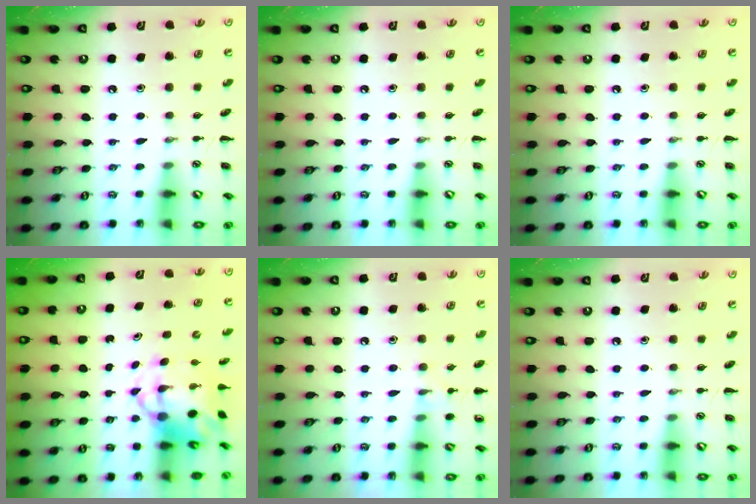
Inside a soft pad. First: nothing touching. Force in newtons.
{"total": 0.0}
{"total": 0.0}
{"total": 6.6, "press": 6.4, "slide": 1.6}
{"total": 7.7, "press": 7.3, "slide": 2.2}
{"total": 0.0}